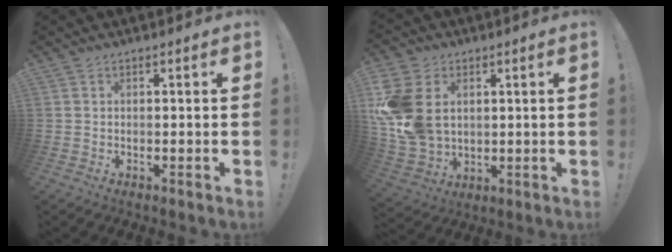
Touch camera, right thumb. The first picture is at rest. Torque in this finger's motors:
{"motor_torque": [1.54, 1.56, 1.09, 0.18, 0.14]}